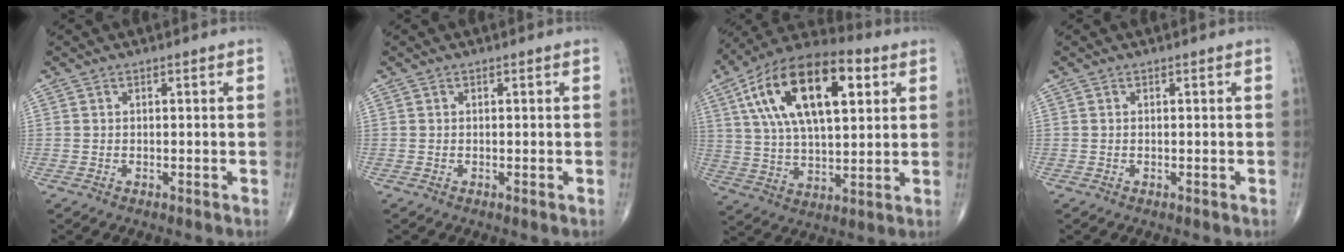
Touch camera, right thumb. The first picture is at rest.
{"total": 0.0}
{"total": 23.0, "force": [7.8, 10.8, 18.7], "torque": [-0.321, 0.004, 0.127]}
{"total": 0.0}